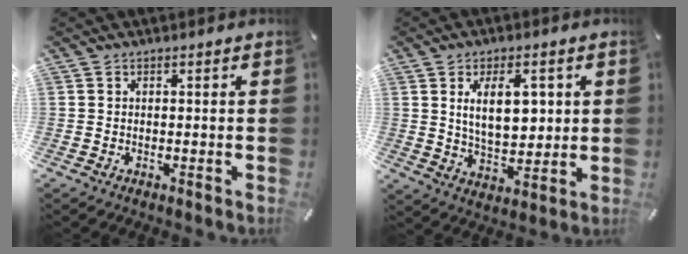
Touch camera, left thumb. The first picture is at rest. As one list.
[{"total": 10.8, "force": [3.0, 6.1, 8.5], "torque": [-0.139, -0.004, 0.047]}]